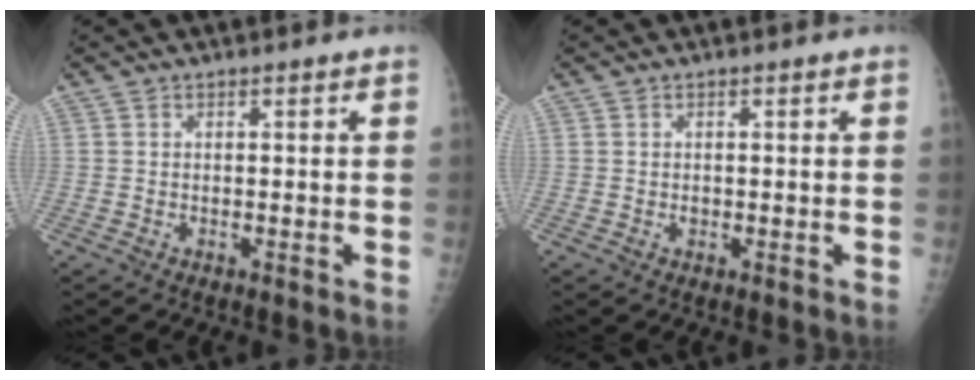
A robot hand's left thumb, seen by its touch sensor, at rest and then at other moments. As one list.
[{"total": 1.0, "force": [0.0, 0.8, 0.5], "torque": [-0.003, 0.001, -0.001]}]